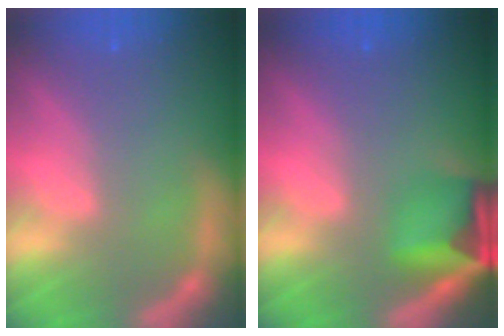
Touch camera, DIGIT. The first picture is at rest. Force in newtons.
{"total": 6.0}